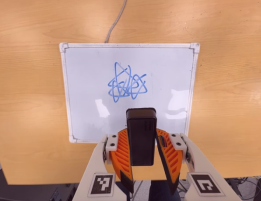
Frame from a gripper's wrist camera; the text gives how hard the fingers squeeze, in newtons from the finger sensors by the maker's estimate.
{"total": 5.8, "left": 5.4, "right": 6.2}